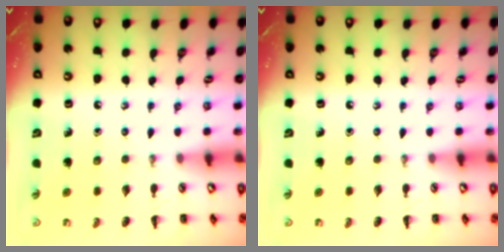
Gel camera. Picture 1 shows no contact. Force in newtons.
{"total": 0.0}